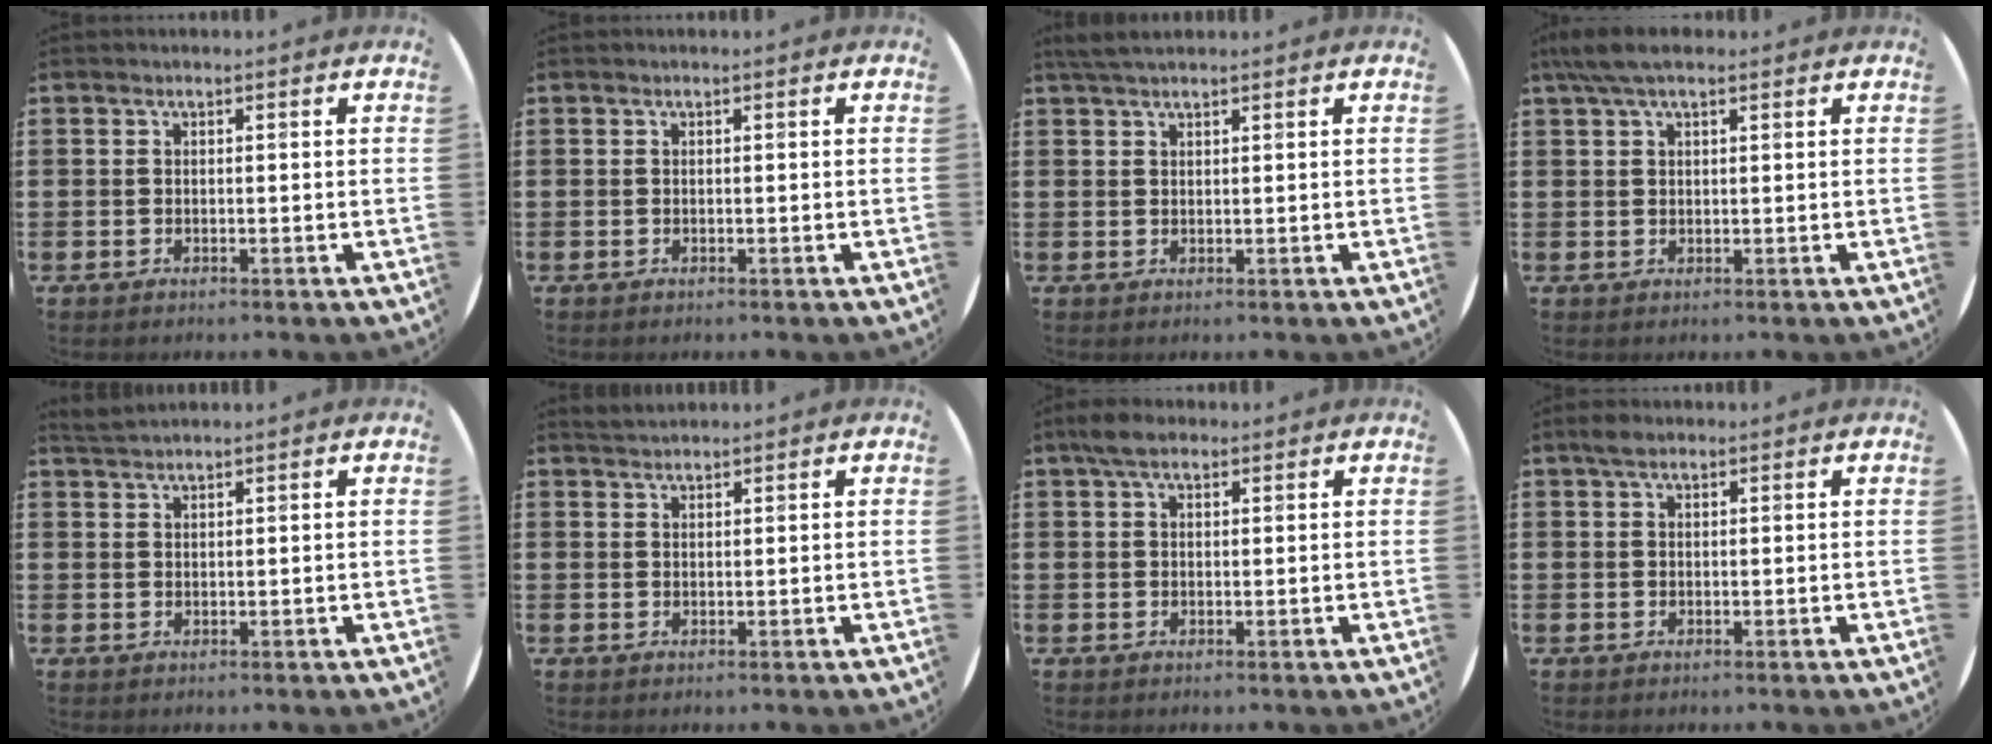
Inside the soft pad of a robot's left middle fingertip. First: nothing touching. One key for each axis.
{"total": 0.0}
{"total": 2.1, "fx": 1.8, "fy": 0.3, "fz": 1.0, "tx": -0.022, "ty": 0.004, "tz": 0.033}
{"total": 3.7, "fx": 2.5, "fy": 1.1, "fz": 2.5, "tx": -0.054, "ty": 0.007, "tz": 0.046}
{"total": 1.5, "fx": 1.5, "fy": 0.0, "fz": 0.2, "tx": -0.006, "ty": 0.001, "tz": 0.029}
{"total": 1.4, "fx": 1.4, "fy": 0.1, "fz": 0.1, "tx": -0.003, "ty": 0.003, "tz": 0.026}
{"total": 3.1, "fx": 2.1, "fy": 1.4, "fz": 1.8, "tx": -0.040, "ty": 0.010, "tz": 0.038}
{"total": 1.6, "fx": 1.1, "fy": 0.8, "fz": 0.8, "tx": -0.009, "ty": 0.003, "tz": 0.018}